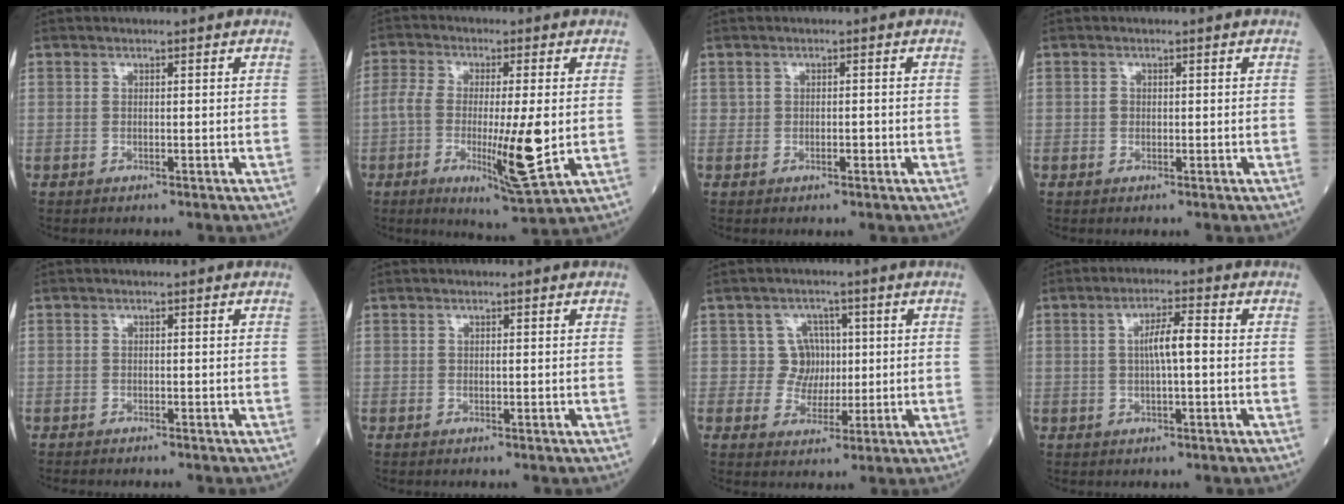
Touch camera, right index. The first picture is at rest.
{"total": 11.5, "force": [-1.9, 2.0, 11.2], "torque": [-0.195, -0.015, -0.029]}
{"total": 1.0, "force": [-0.3, 0.5, 0.8], "torque": [-0.012, 0.002, -0.003]}
{"total": 0.7, "force": [0.0, 0.6, 0.2], "torque": [-0.003, 0.002, -0.001]}
{"total": 1.7, "force": [-1.6, 0.0, 0.6], "torque": [-0.009, -0.003, -0.023]}
{"total": 0.0}
{"total": 4.6, "force": [0.7, 4.5, 0.5], "torque": [0.006, 0.009, 0.009]}
{"total": 4.5, "force": [0.2, 0.6, 4.4], "torque": [-0.081, 0.009, 0.004]}